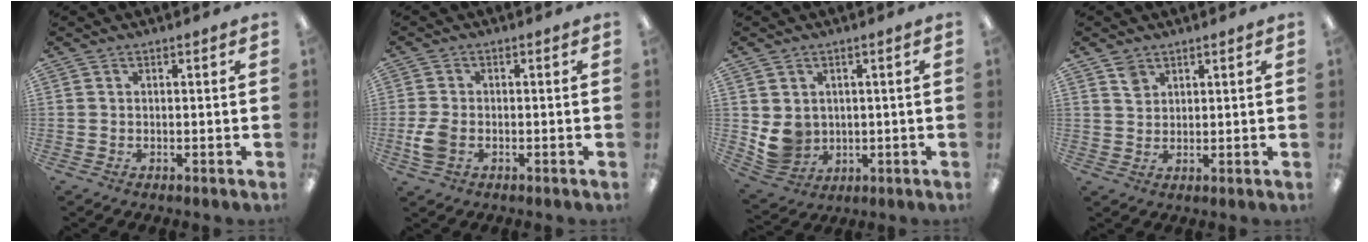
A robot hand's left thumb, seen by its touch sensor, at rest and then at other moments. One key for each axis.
{"total": 5.0, "fx": -1.4, "fy": 3.2, "fz": 3.6, "tx": -0.084, "ty": 0.001, "tz": -0.028}
{"total": 6.8, "fx": 1.3, "fy": 6.3, "fz": 2.0, "tx": -0.041, "ty": -0.004, "tz": 0.032}
{"total": 3.3, "fx": 2.3, "fy": 2.1, "fz": 0.9, "tx": -0.015, "ty": -0.003, "tz": 0.044}